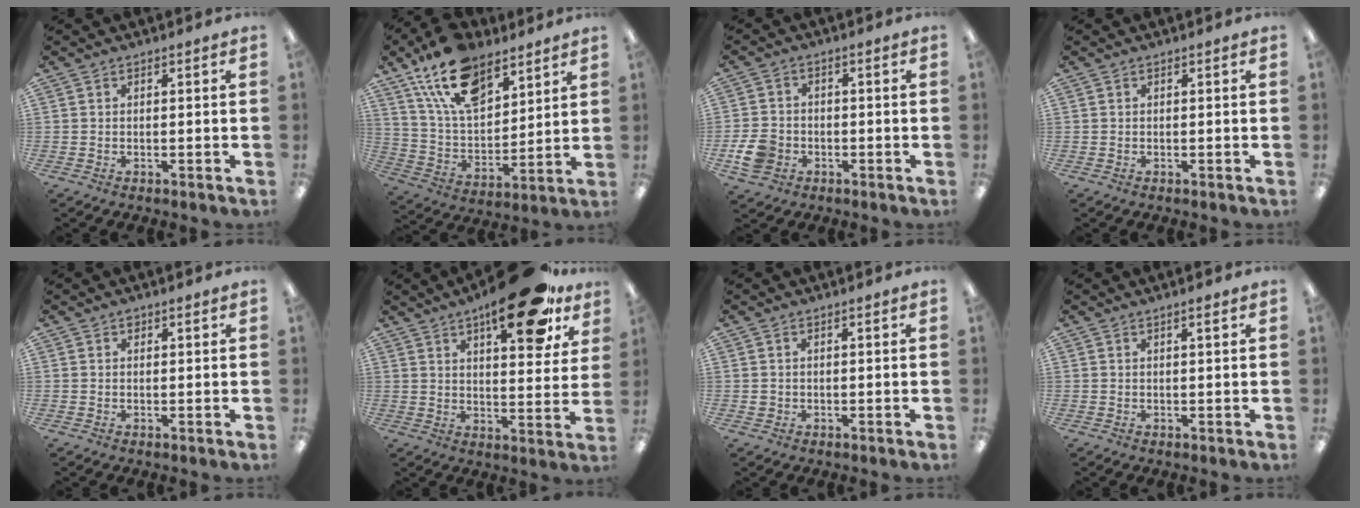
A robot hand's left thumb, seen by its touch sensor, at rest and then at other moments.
{"total": 18.0, "force": [11.5, 9.6, 9.9], "torque": [-0.189, -0.042, 0.213]}
{"total": 6.5, "force": [-2.4, 5.1, 3.4], "torque": [-0.071, 0.007, -0.045]}
{"total": 0.0}
{"total": 0.9, "force": [0.6, 0.6, 0.4], "torque": [-0.002, -0.001, 0.008]}
{"total": 19.5, "force": [12.5, 7.0, 13.2], "torque": [-0.177, -0.070, 0.197]}
{"total": 0.9, "force": [0.2, 0.9, 0.3], "torque": [-0.006, 0.005, 0.002]}
{"total": 1.3, "force": [0.8, 0.1, 1.0], "torque": [-0.020, 0.001, 0.013]}